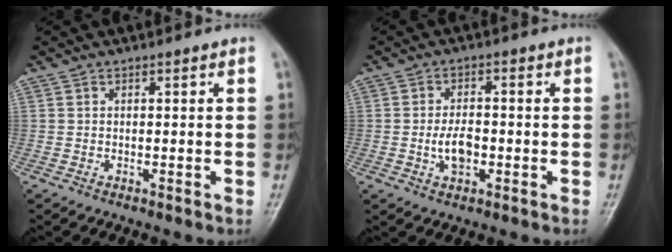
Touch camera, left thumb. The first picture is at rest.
{"total": 5.0, "force": [-1.1, 3.0, 3.9], "torque": [-0.062, 0.006, -0.021]}